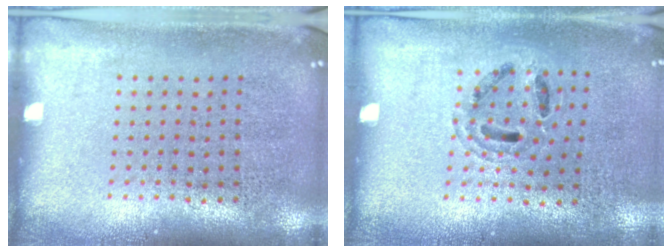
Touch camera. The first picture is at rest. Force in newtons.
{"total": 0.9, "press": 0.9, "slide": 0.1}